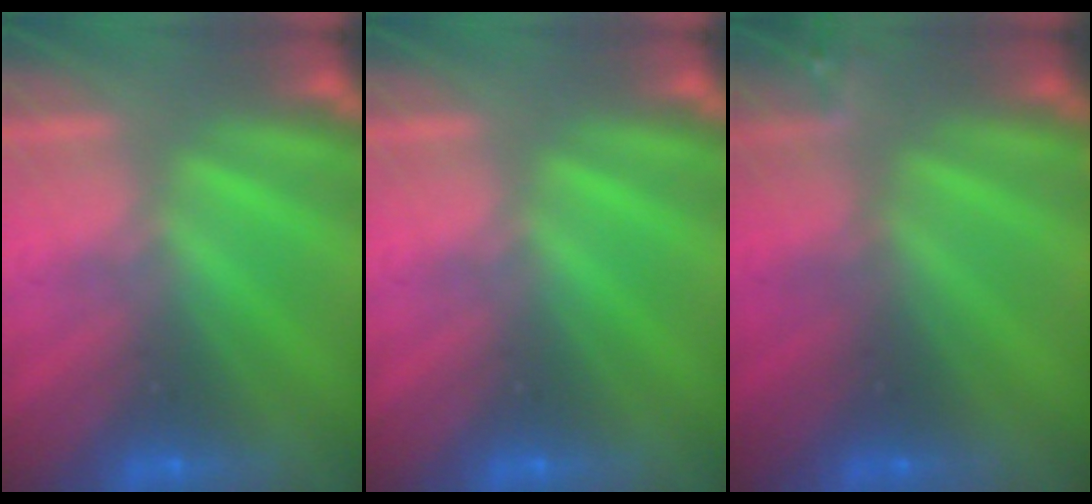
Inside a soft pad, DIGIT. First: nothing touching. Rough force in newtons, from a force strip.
{"total": 0.0}
{"total": 4.0}